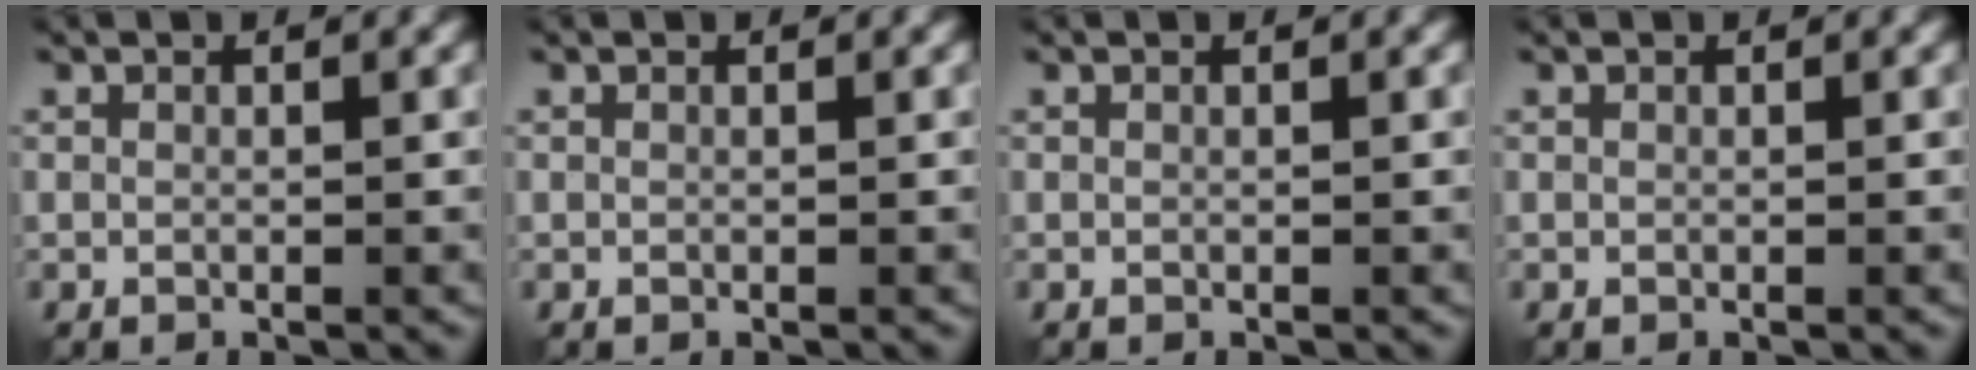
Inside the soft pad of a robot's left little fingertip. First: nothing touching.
{"total": 0.0}
{"total": 0.0}
{"total": 0.0}